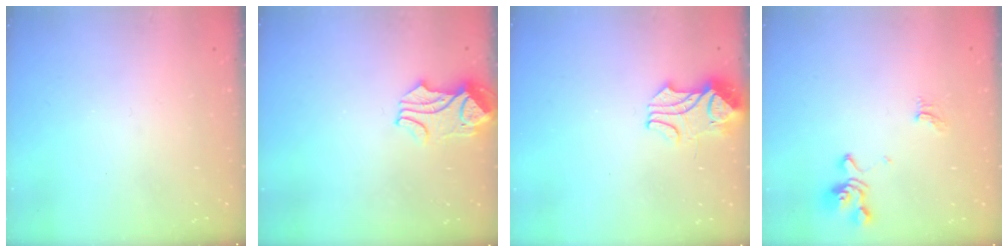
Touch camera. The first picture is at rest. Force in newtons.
{"total": 2.1, "press": 1.8, "slide": 1.0}
{"total": 2.2, "press": 2.0, "slide": 0.9}
{"total": 3.6, "press": 3.5, "slide": 0.7}